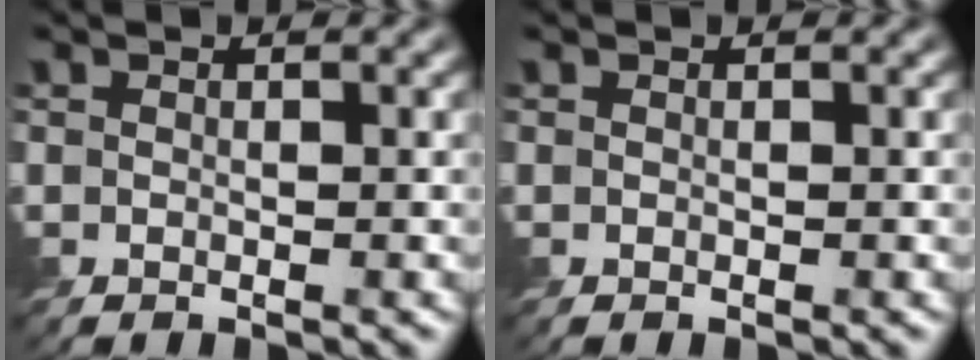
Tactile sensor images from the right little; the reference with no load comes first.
{"total": 0.0}